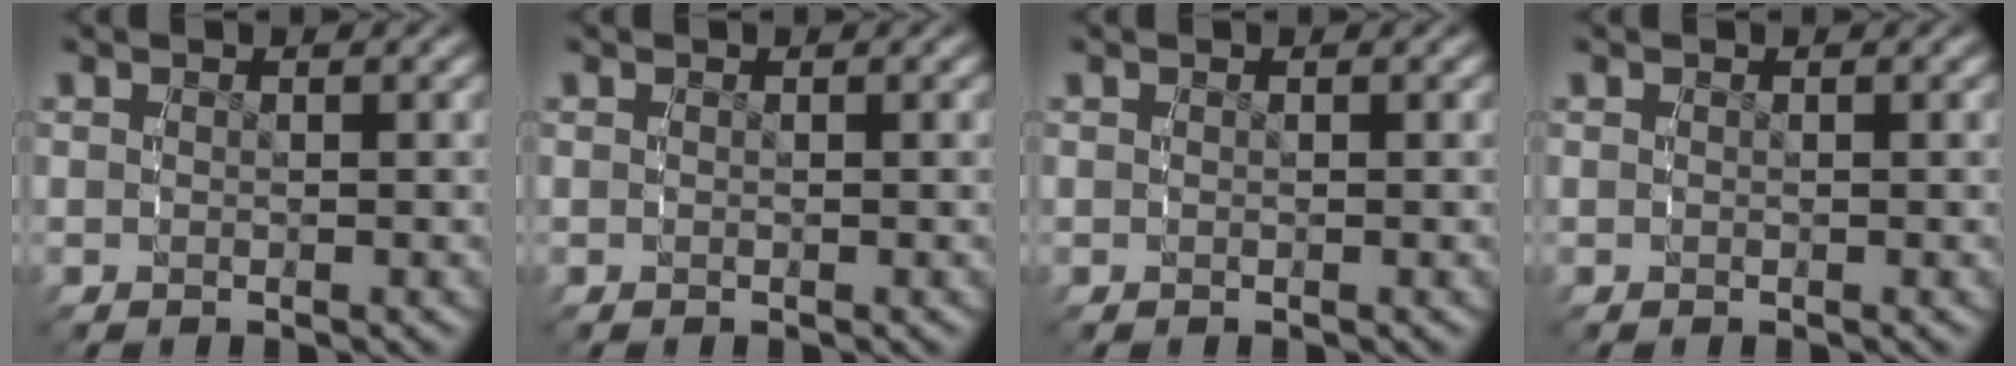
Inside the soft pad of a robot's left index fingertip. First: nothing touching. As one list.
[{"total": 0.0}, {"total": 0.0}, {"total": 0.0}]